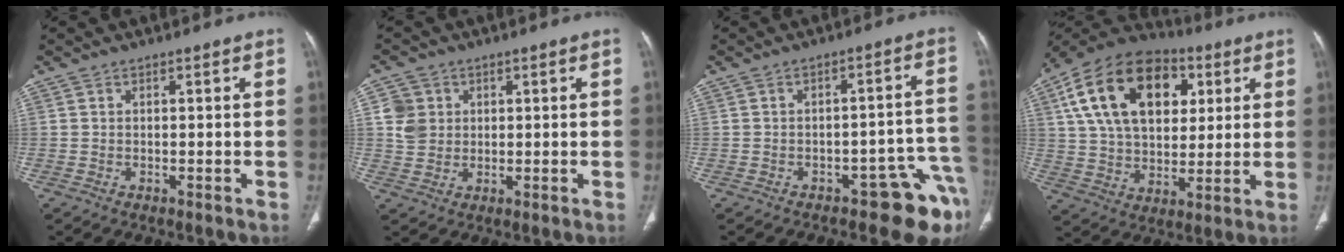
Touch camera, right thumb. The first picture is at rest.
{"total": 5.3, "force": [1.4, 4.8, 1.8], "torque": [-0.014, -0.002, 0.028]}
{"total": 10.0, "force": [-6.0, 3.8, 6.9], "torque": [-0.043, 0.058, -0.080]}
{"total": 24.1, "force": [7.9, 15.5, 16.7], "torque": [-0.279, 0.008, 0.130]}